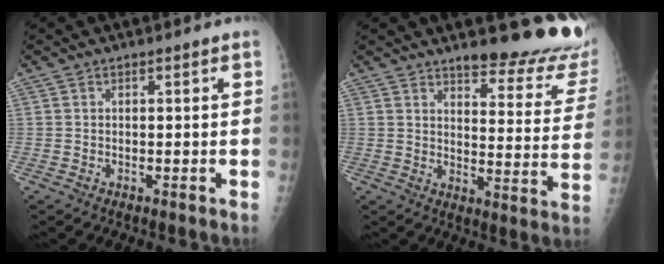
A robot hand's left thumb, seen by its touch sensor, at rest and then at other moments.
{"total": 17.4, "force": [15.4, 3.9, 7.1], "torque": [-0.045, -0.139, 0.178]}